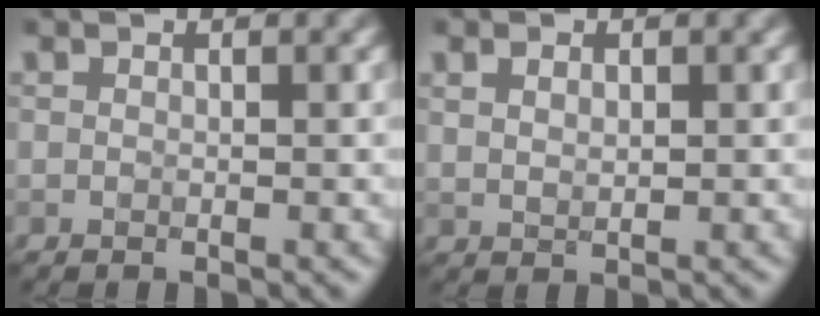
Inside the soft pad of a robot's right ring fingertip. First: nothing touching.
{"total": 1.5, "force": [0.6, 0.8, 1.1], "torque": [-0.021, 0.000, 0.016]}